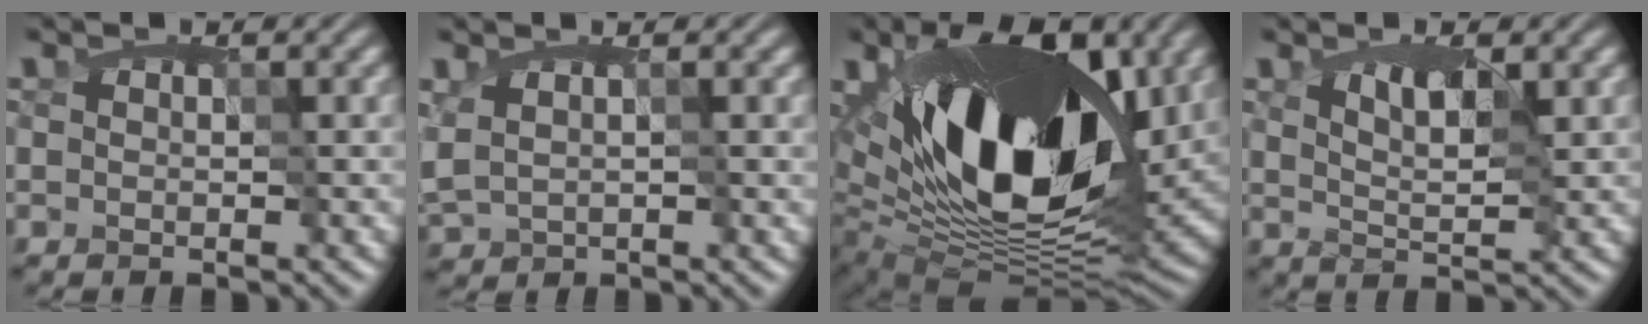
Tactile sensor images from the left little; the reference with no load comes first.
{"total": 1.9, "force": [0.2, 1.1, 1.6], "torque": [-0.049, -0.003, 0.016]}
{"total": 16.2, "force": [3.5, 9.5, 12.7], "torque": [-0.219, 0.002, 0.057]}
{"total": 3.6, "force": [0.6, 1.7, 3.1], "torque": [-0.058, -0.008, 0.013]}